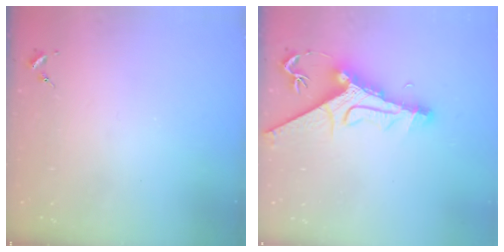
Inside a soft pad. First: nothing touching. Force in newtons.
{"total": 13.8, "press": 13.7, "slide": 1.5}